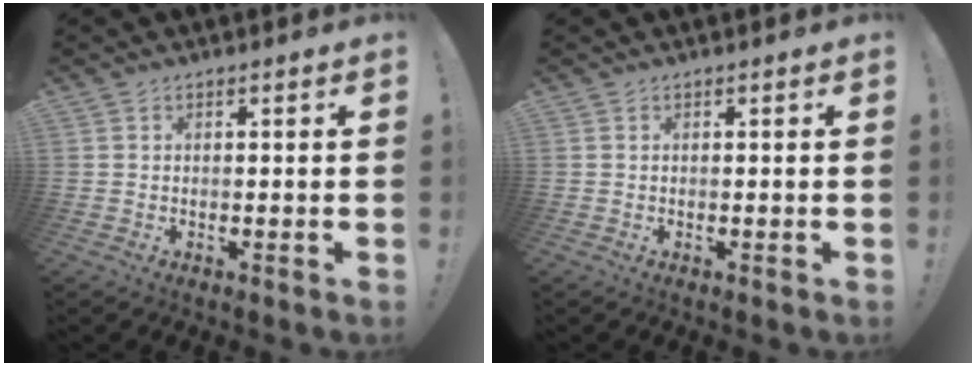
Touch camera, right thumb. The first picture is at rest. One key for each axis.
{"total": 0.0}